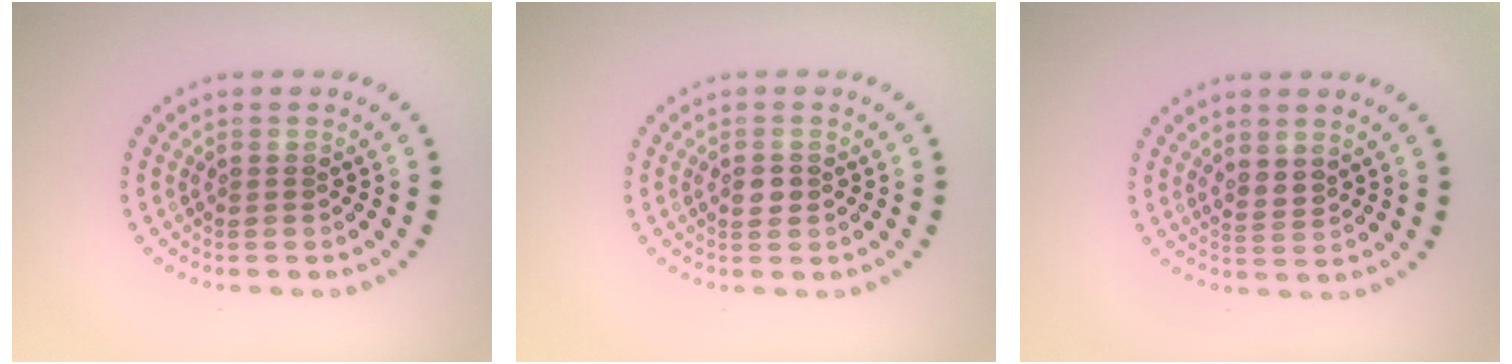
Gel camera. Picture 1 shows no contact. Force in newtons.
{"total": 1.5, "press": 1.5, "slide": 0.3}
{"total": 1.6, "press": 1.3, "slide": 0.9}